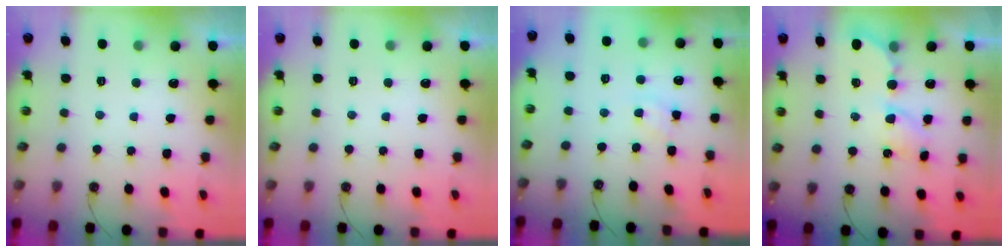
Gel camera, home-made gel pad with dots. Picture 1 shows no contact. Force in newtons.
{"total": 0.0}
{"total": 2.4, "press": 2.3, "slide": 0.4}
{"total": 7.0, "press": 7.0, "slide": 0.4}